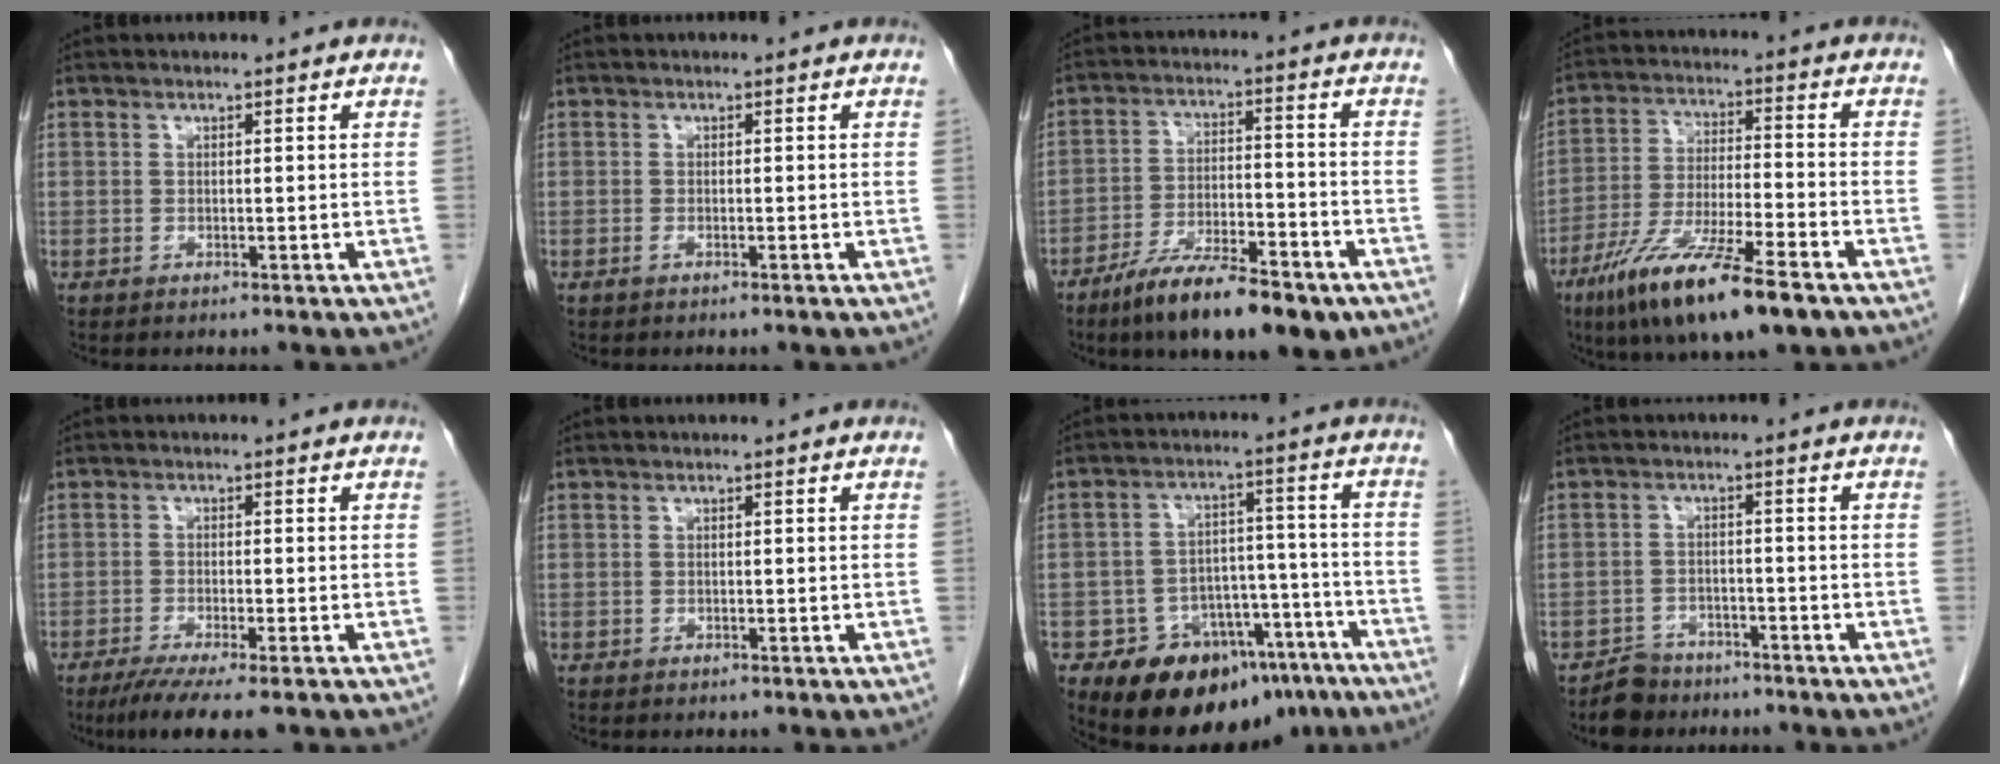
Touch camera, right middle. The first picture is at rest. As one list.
[{"total": 0.8, "force": [-0.5, 0.0, 0.6], "torque": [-0.013, -0.002, -0.009]}, {"total": 14.2, "force": [-9.8, 3.7, 9.7], "torque": [-0.156, -0.010, -0.162]}, {"total": 16.3, "force": [-10.1, 2.2, 12.6], "torque": [-0.233, -0.038, -0.176]}, {"total": 7.2, "force": [-5.2, 0.4, 5.0], "torque": [-0.079, -0.019, -0.081]}, {"total": 0.0}, {"total": 16.0, "force": [-11.9, 8.6, 6.6], "torque": [-0.077, 0.052, -0.164]}, {"total": 4.3, "force": [-3.5, 2.4, 0.0], "torque": [-0.005, 0.005, -0.059]}]